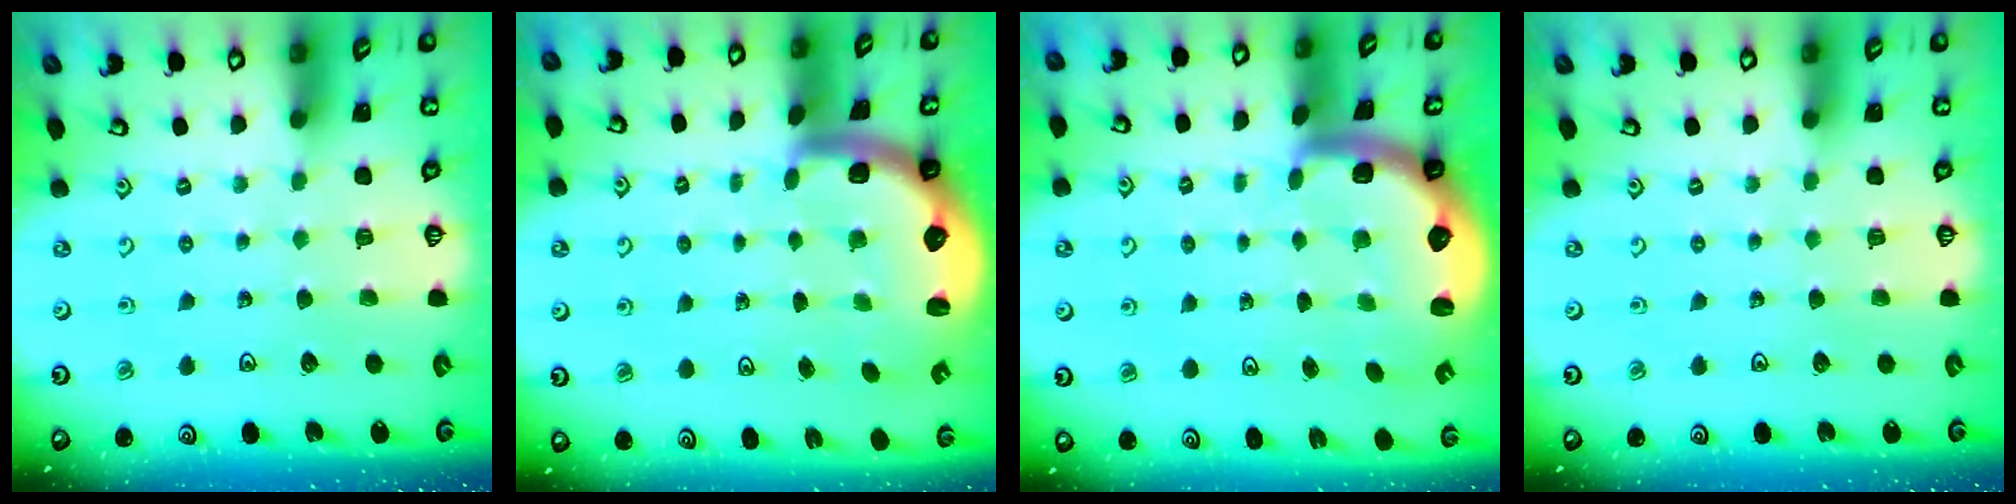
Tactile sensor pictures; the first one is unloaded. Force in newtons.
{"total": 2.8, "press": 2.5, "slide": 1.4}
{"total": 2.8, "press": 2.5, "slide": 1.4}
{"total": 0.0}